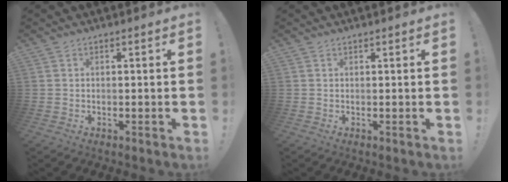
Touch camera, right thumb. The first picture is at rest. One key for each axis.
{"total": 0.0}